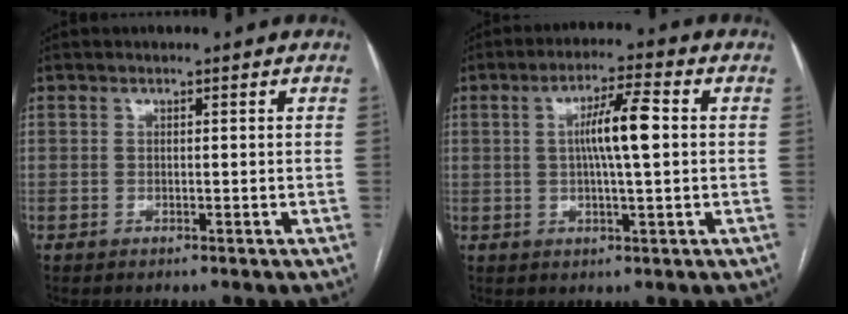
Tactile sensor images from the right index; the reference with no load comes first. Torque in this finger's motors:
{"motor_torque": [1.03, 0.05, 0.26, 0.10]}